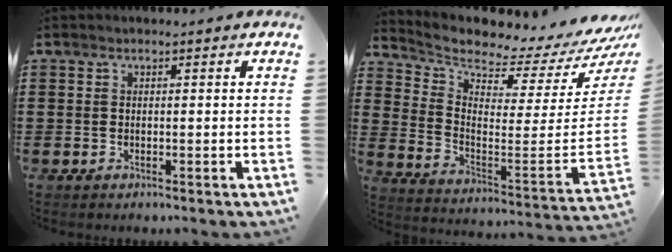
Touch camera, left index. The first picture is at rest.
{"total": 3.3, "force": [2.8, 0.9, 1.5], "torque": [-0.035, -0.057, 0.040]}